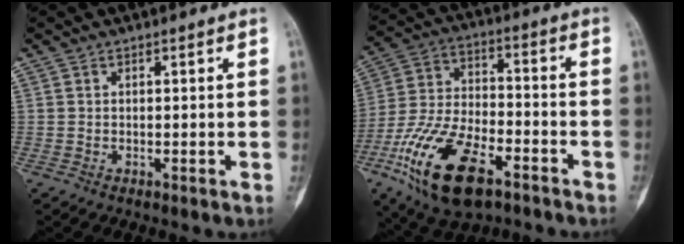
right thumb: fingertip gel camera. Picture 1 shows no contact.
{"total": 20.3, "force": [-10.2, 9.5, 14.7], "torque": [-0.287, 0.035, -0.183]}